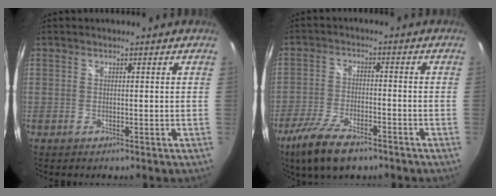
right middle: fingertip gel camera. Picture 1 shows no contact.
{"total": 11.5, "force": [-8.1, 4.0, 7.1], "torque": [-0.168, -0.029, -0.150]}